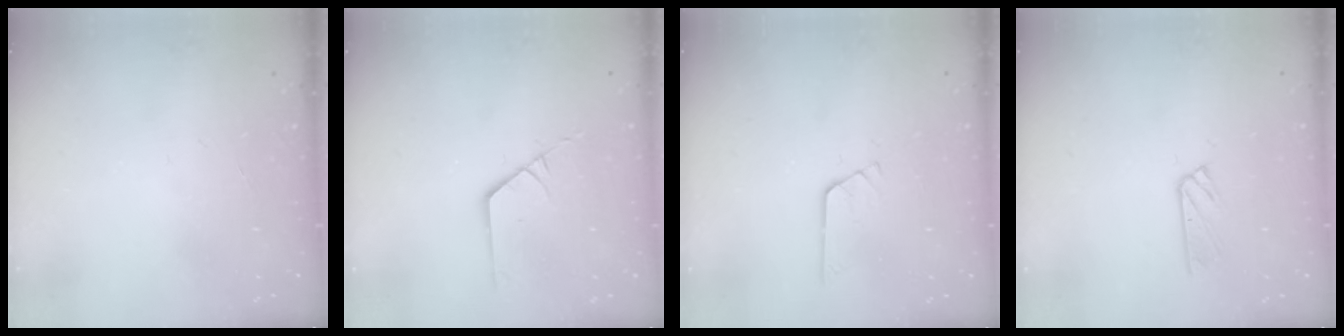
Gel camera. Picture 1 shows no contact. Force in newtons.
{"total": 2.3, "press": 2.3, "slide": 0.3}
{"total": 4.1, "press": 4.1, "slide": 0.3}
{"total": 4.6, "press": 4.5, "slide": 0.5}